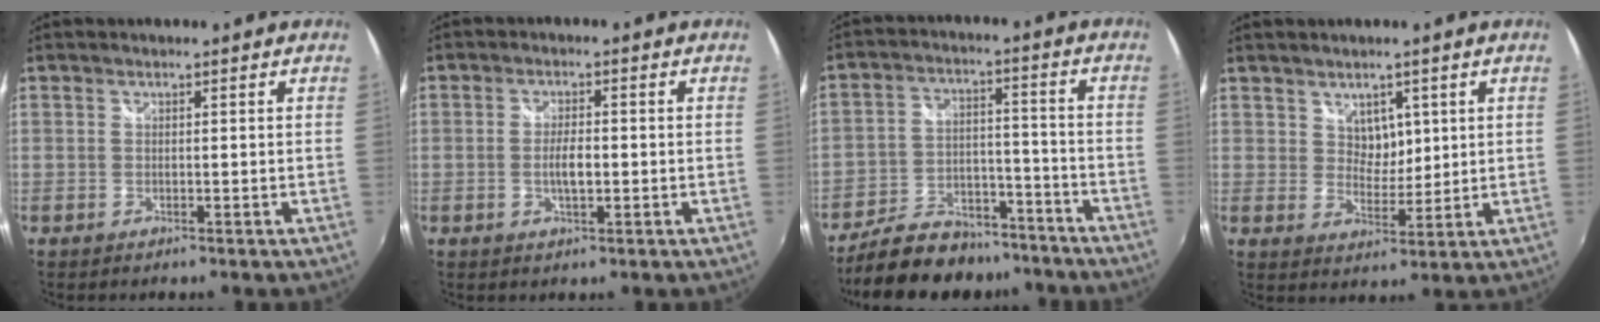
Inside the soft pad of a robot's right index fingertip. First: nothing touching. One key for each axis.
{"total": 3.7, "fx": -0.6, "fy": 1.3, "fz": 3.4, "tx": -0.063, "ty": -0.001, "tz": -0.013}
{"total": 18.2, "fx": -15.0, "fy": 8.2, "fz": 6.3, "tx": -0.144, "ty": 0.024, "tz": -0.210}
{"total": 4.4, "fx": 2.1, "fy": 3.3, "fz": 2.0, "tx": -0.023, "ty": -0.002, "tz": 0.039}